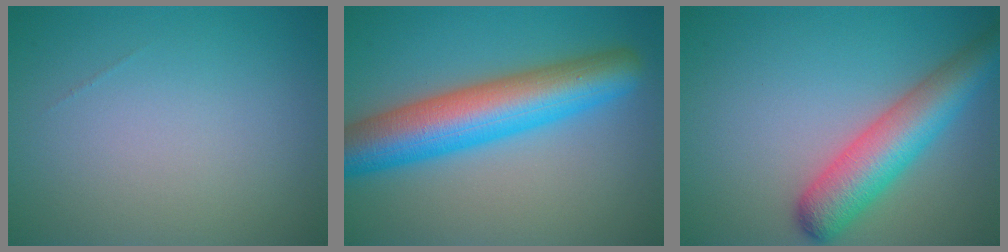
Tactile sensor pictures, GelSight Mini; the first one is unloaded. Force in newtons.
{"total": 9.3, "press": 9.3, "slide": 0.2}
{"total": 6.5, "press": 6.5, "slide": 0.5}